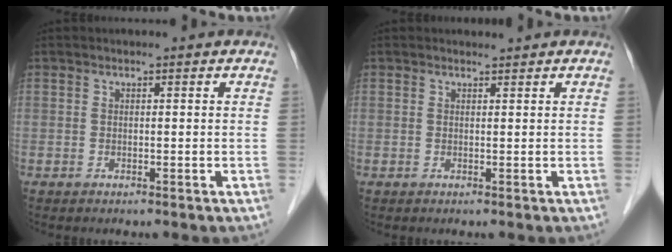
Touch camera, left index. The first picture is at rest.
{"total": 0.6, "force": [0.5, -0.1, -0.1], "torque": [-0.008, -0.004, 0.010]}